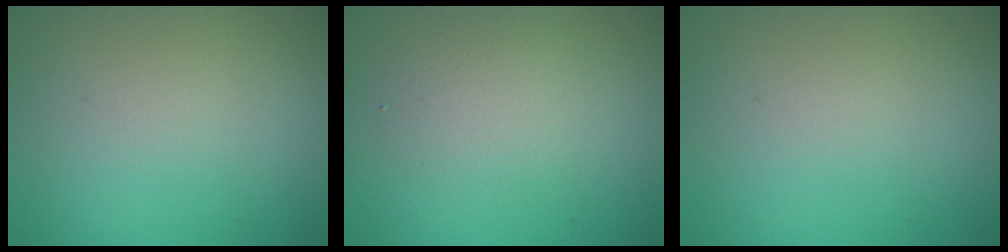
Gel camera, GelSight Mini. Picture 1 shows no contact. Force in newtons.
{"total": 2.6, "press": 2.6, "slide": 0.0}
{"total": 0.0}